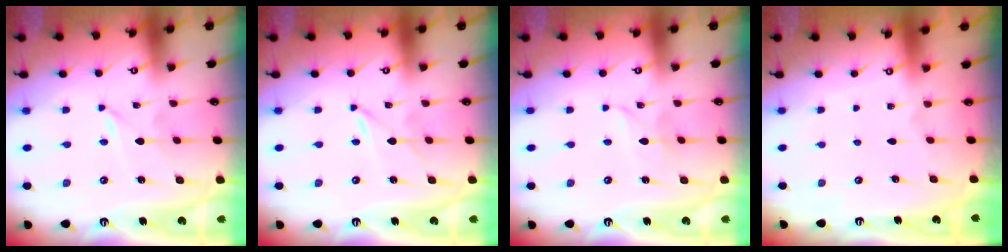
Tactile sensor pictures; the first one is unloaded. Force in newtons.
{"total": 0.0}
{"total": 3.6, "press": 3.6, "slide": 0.2}
{"total": 0.0}